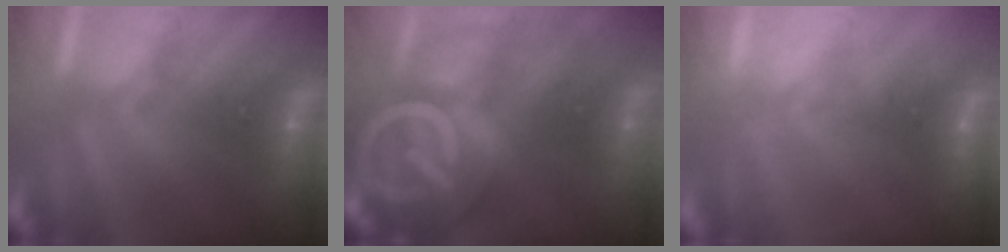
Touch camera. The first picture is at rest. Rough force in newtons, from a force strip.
{"total": 8.0}
{"total": 2.3}